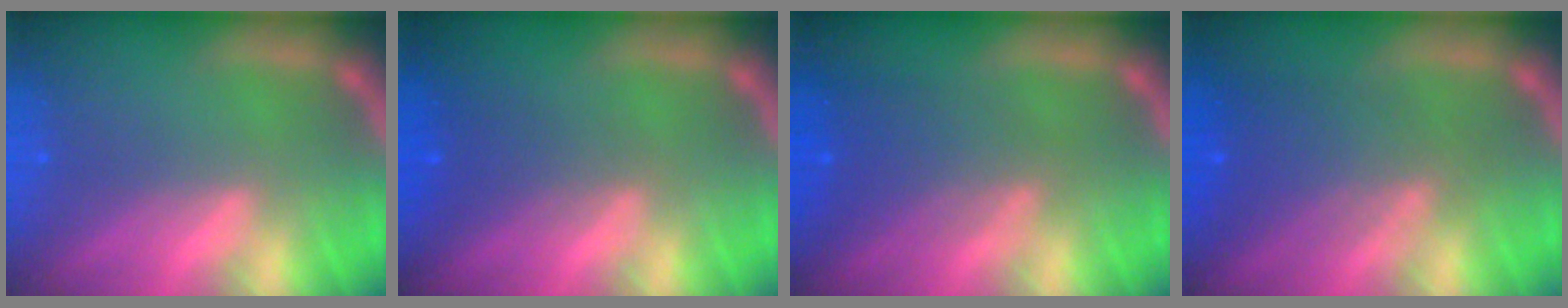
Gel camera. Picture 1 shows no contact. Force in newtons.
{"total": 2.5}
{"total": 4.6}
{"total": 5.6}